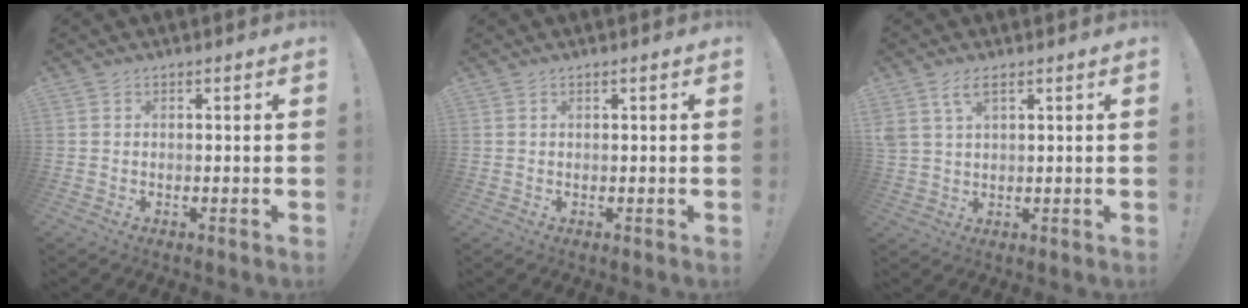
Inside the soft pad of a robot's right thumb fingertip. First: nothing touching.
{"total": 0.8, "force": [0.4, -0.1, 0.6], "torque": [-0.012, 0.000, 0.006]}
{"total": 5.0, "force": [2.9, 2.0, 3.6], "torque": [-0.070, -0.007, 0.055]}